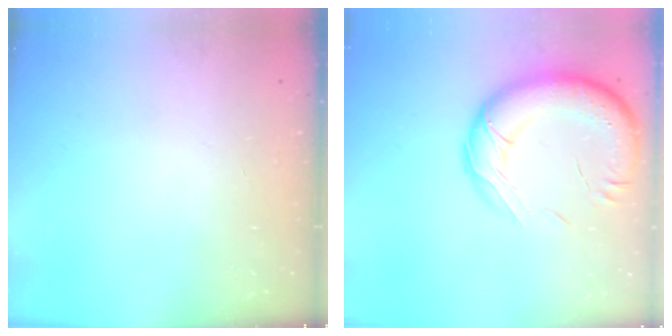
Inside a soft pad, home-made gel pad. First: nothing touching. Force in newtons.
{"total": 20.5, "press": 20.0, "slide": 4.5}